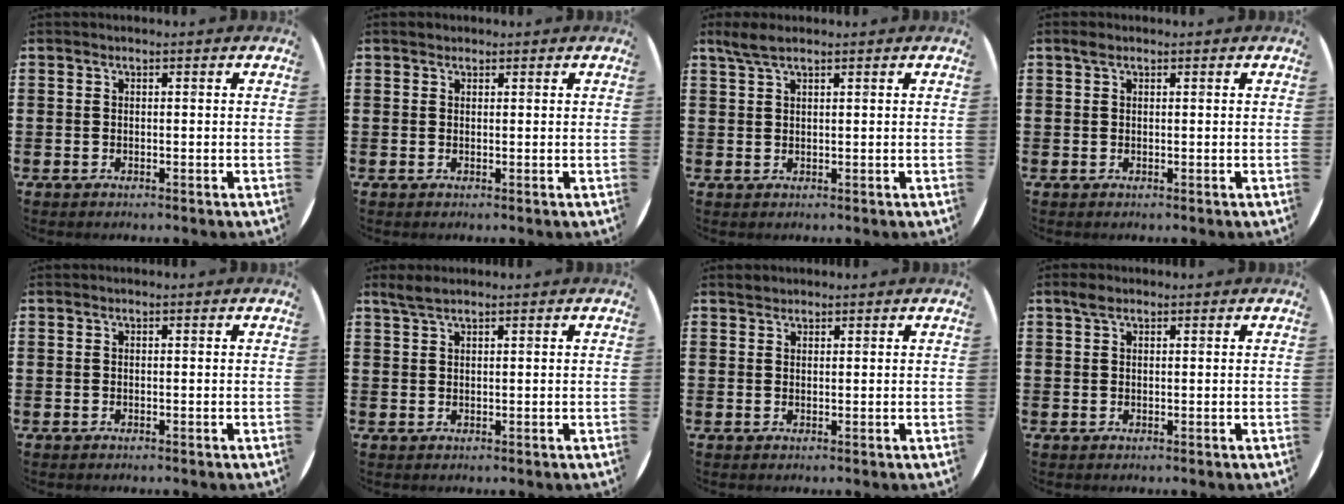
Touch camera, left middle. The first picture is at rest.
{"total": 0.6, "force": [0.6, 0.3, -0.1], "torque": [0.009, 0.000, 0.009]}
{"total": 2.6, "force": [2.0, 0.5, 1.5], "torque": [-0.032, 0.004, 0.036]}
{"total": 0.7, "force": [0.5, 0.4, 0.3], "torque": [0.001, 0.002, 0.007]}
{"total": 0.0}
{"total": 1.9, "force": [1.6, 0.3, 0.9], "torque": [-0.020, 0.004, 0.029]}
{"total": 1.1, "force": [1.0, 0.3, -0.1], "torque": [0.008, -0.002, 0.019]}
{"total": 1.5, "force": [1.0, 0.8, 0.8], "torque": [-0.009, 0.003, 0.016]}